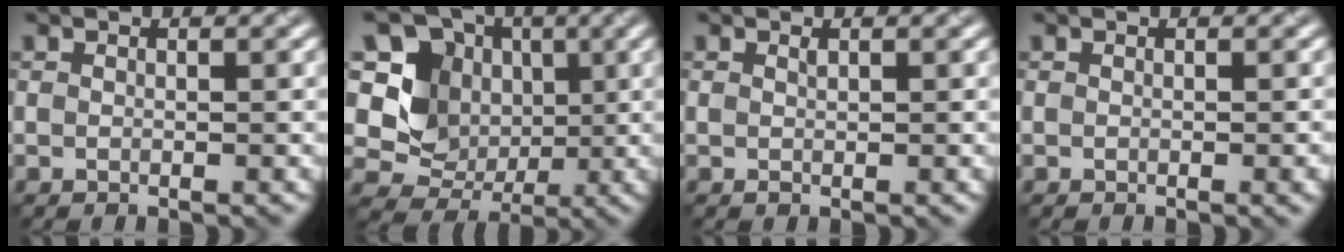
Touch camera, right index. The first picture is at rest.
{"total": 9.9, "force": [2.1, 8.5, 4.5], "torque": [-0.094, 0.021, 0.013]}
{"total": 0.0}
{"total": 1.5, "force": [-0.2, 0.6, 1.4], "torque": [-0.009, 0.000, -0.002]}